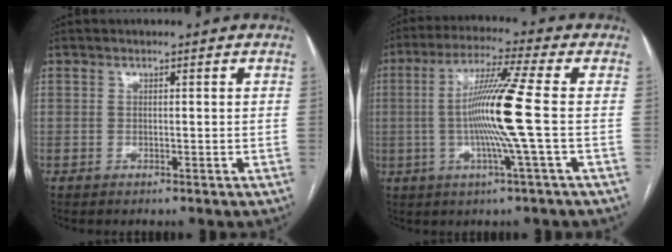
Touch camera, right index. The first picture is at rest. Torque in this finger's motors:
{"motor_torque": [1.45, 0.25, 0.72, 0.21]}